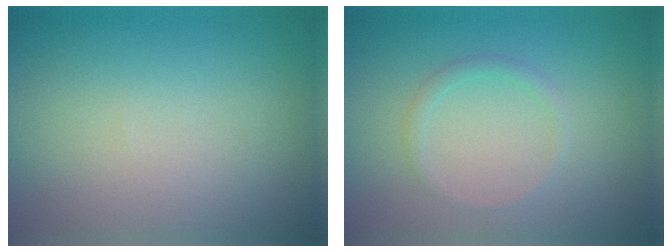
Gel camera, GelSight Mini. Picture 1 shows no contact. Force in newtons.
{"total": 1.1, "press": 1.1, "slide": 0.1}